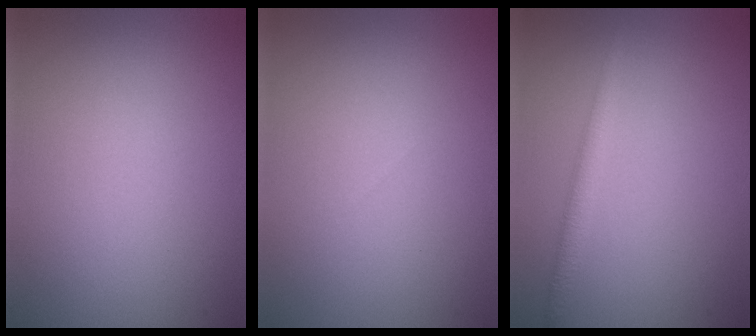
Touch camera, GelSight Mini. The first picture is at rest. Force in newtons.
{"total": 0.0}
{"total": 2.0, "press": 2.0, "slide": 0.0}